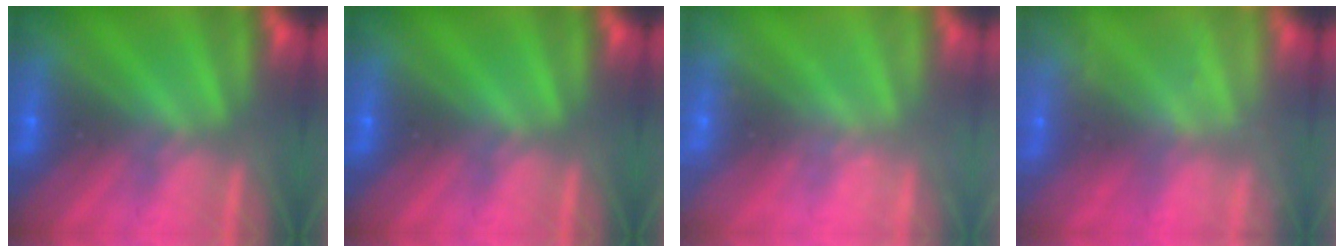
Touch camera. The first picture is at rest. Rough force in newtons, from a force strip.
{"total": 0.0}
{"total": 2.3}
{"total": 2.3}